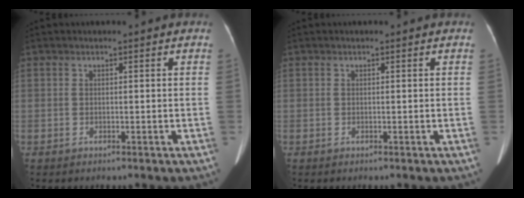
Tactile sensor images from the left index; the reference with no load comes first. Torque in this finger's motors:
{"motor_torque": [0.02, 0.07, -0.06, -0.01]}